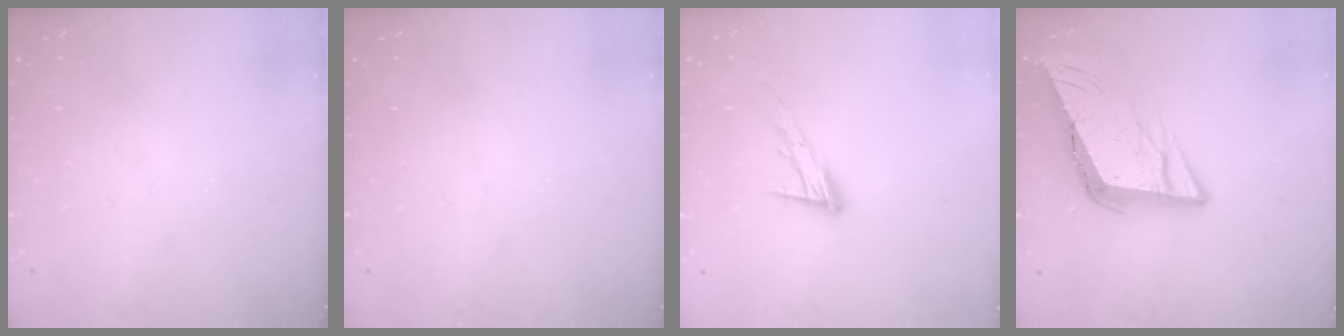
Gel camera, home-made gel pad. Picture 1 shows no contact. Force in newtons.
{"total": 0.0}
{"total": 9.8, "press": 9.8, "slide": 0.6}
{"total": 11.4, "press": 11.2, "slide": 1.9}